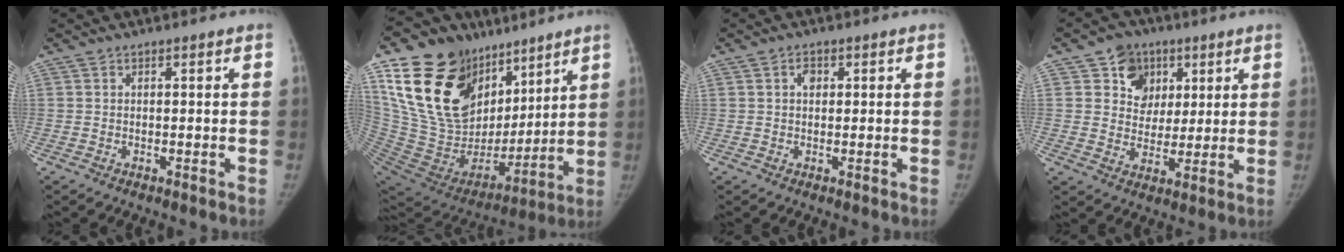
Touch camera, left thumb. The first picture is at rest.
{"total": 29.5, "force": [15.1, 18.7, 17.0], "torque": [-0.277, -0.017, 0.290]}
{"total": 2.0, "force": [0.7, 1.5, 1.1], "torque": [-0.009, 0.001, 0.007]}
{"total": 9.4, "force": [4.0, 8.1, 2.6], "torque": [0.002, -0.010, 0.064]}